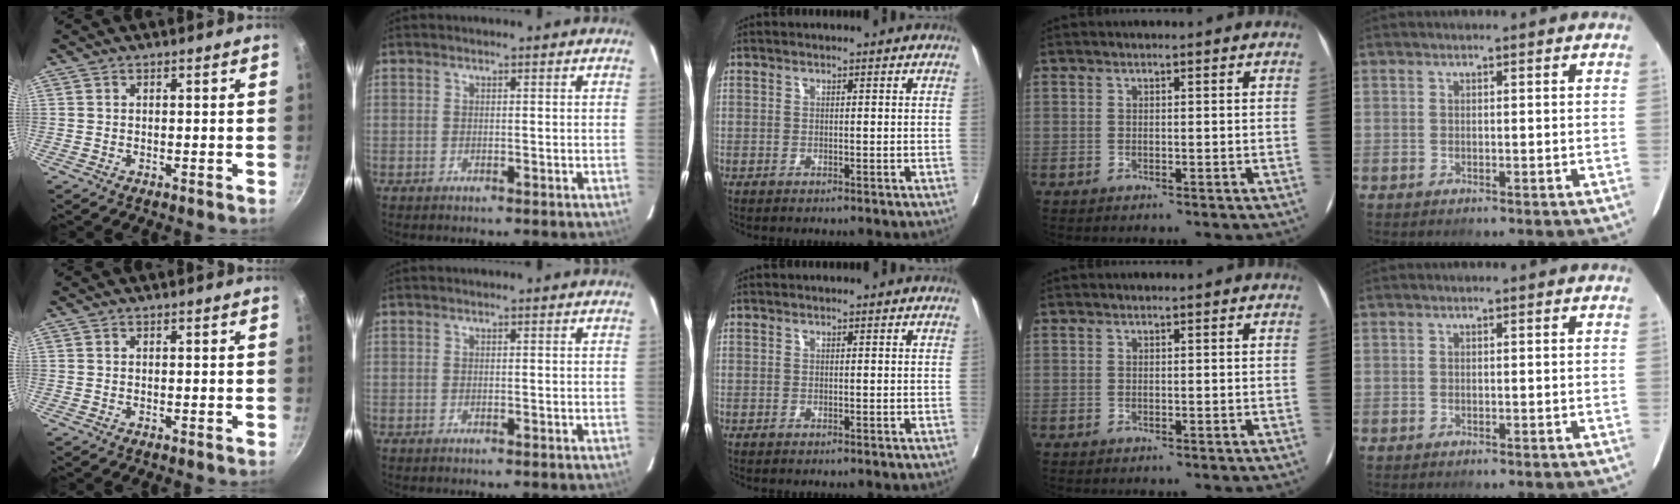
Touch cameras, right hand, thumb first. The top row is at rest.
{}